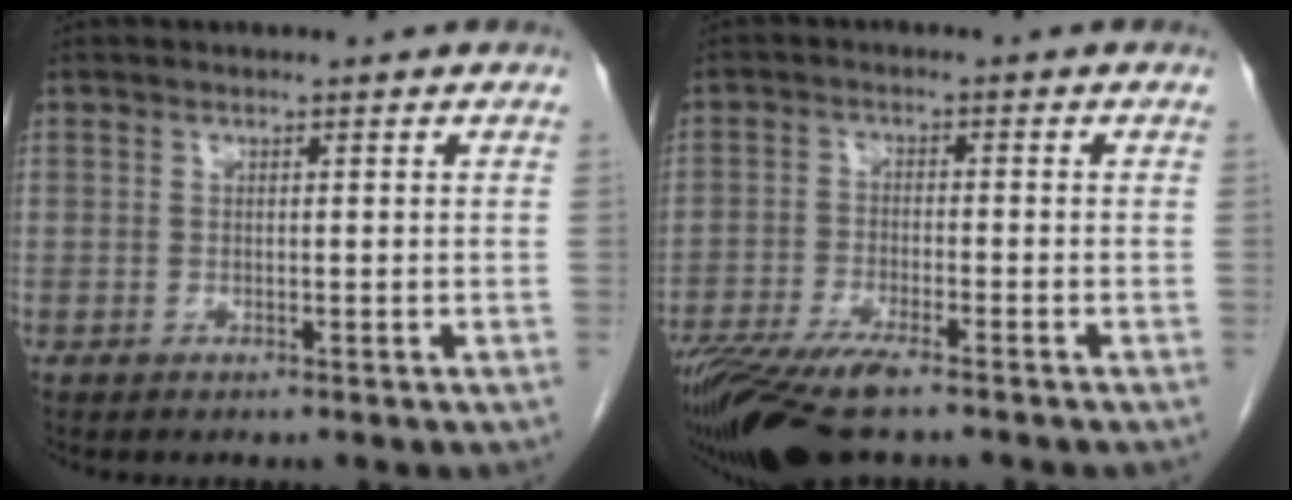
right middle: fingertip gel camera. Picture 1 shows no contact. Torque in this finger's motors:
{"motor_torque": [0.91, -0.79, 0.16, 0.06]}